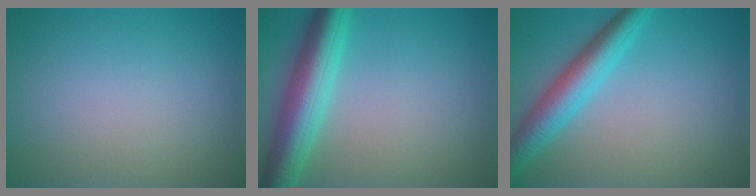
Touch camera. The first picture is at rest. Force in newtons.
{"total": 6.8, "press": 6.8, "slide": 0.2}
{"total": 4.9, "press": 4.9, "slide": 0.2}